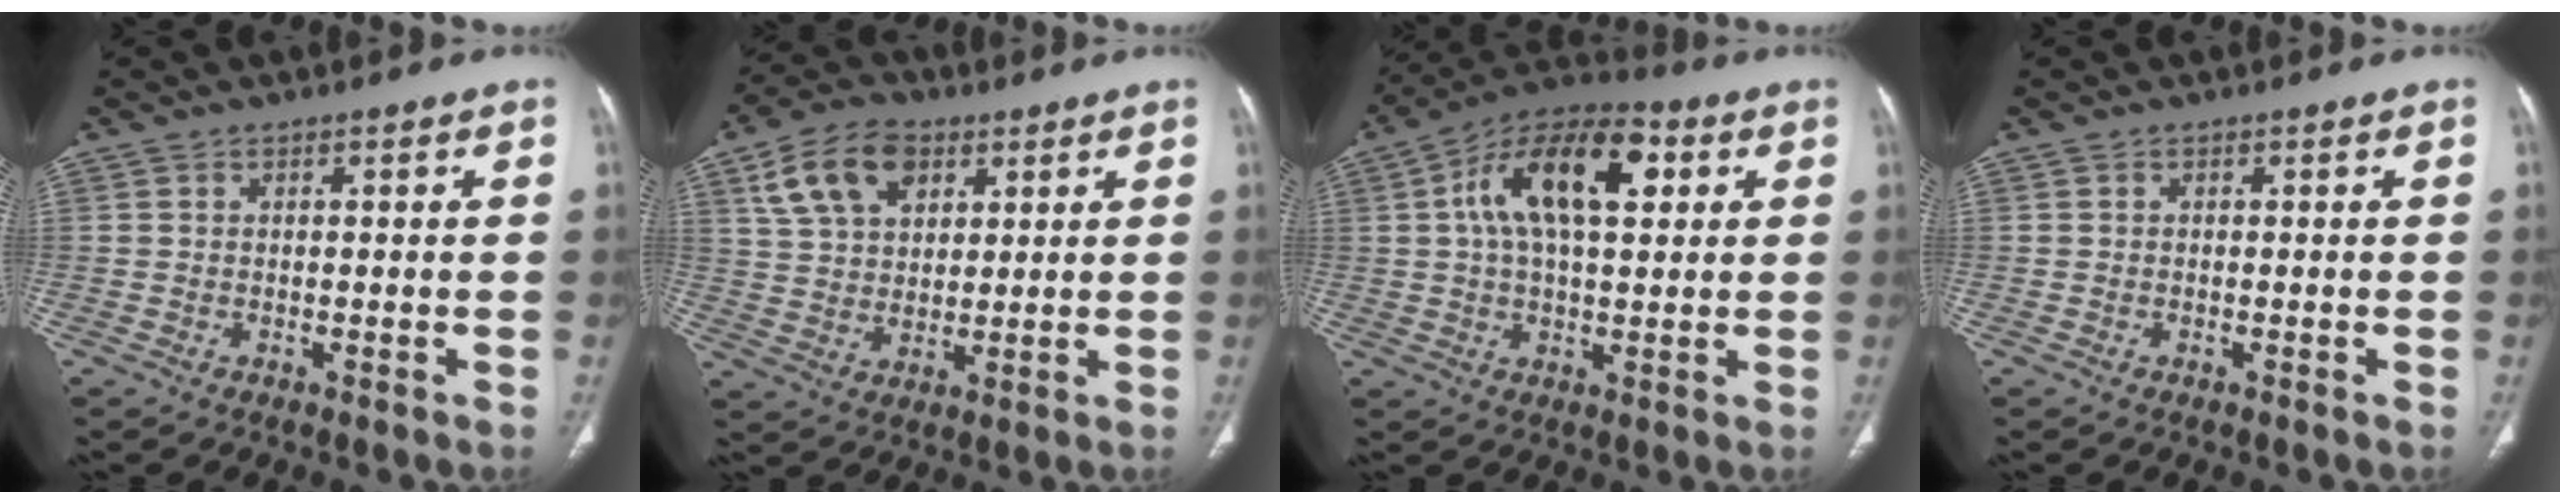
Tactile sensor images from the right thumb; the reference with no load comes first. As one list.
[{"total": 12.1, "force": [5.5, 7.8, 7.3], "torque": [-0.118, -0.006, 0.103]}, {"total": 17.0, "force": [4.6, 8.5, 14.0], "torque": [-0.222, 0.021, 0.069]}, {"total": 0.0}]